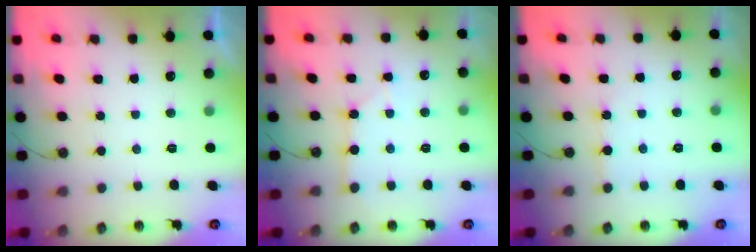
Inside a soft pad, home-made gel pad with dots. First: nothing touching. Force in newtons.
{"total": 2.3, "press": 2.2, "slide": 0.3}
{"total": 3.4, "press": 3.4, "slide": 0.4}